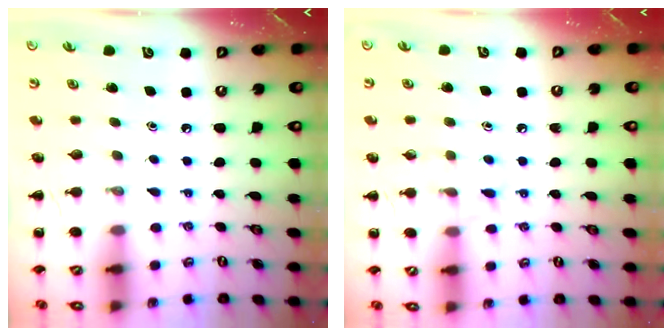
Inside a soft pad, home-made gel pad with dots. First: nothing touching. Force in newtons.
{"total": 6.5, "press": 6.1, "slide": 2.1}